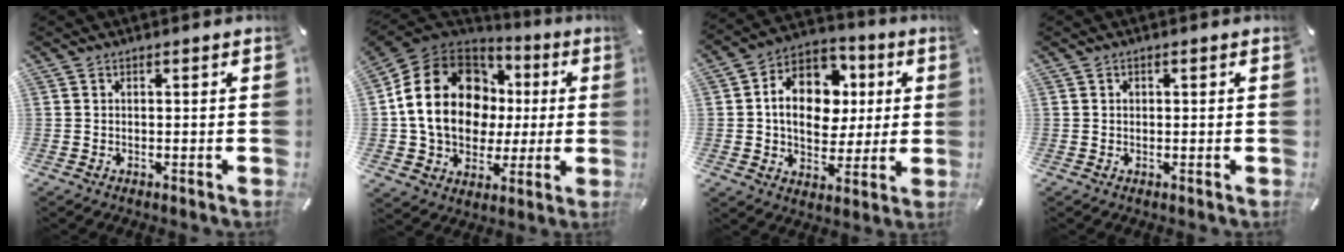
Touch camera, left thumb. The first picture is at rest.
{"total": 21.8, "force": [2.5, 17.7, 12.5], "torque": [-0.235, 0.009, 0.054]}
{"total": 14.2, "force": [1.4, 11.4, 8.4], "torque": [-0.146, -0.001, 0.030]}
{"total": 0.7, "force": [0.1, 0.6, 0.3], "torque": [-0.005, 0.002, 0.000]}